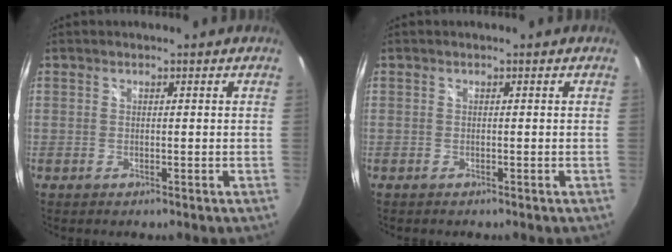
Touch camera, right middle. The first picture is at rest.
{"total": 0.0}